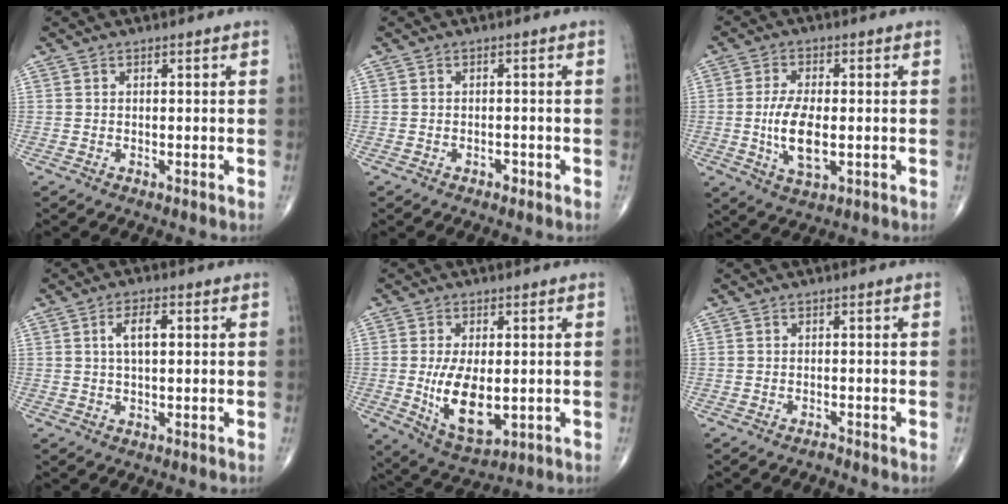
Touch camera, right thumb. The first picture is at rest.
{"total": 1.1, "force": [-0.7, 0.7, 0.4], "torque": [-0.006, 0.002, -0.013]}
{"total": 8.7, "force": [-1.0, 3.9, 7.7], "torque": [-0.151, -0.005, -0.016]}
{"total": 4.5, "force": [0.9, 1.9, 4.0], "torque": [-0.073, 0.006, 0.014]}
{"total": 11.3, "force": [-1.0, 5.7, 9.7], "torque": [-0.168, -0.018, -0.003]}
{"total": 0.7, "force": [-0.7, 0.0, 0.0], "torque": [-0.004, 0.002, -0.014]}